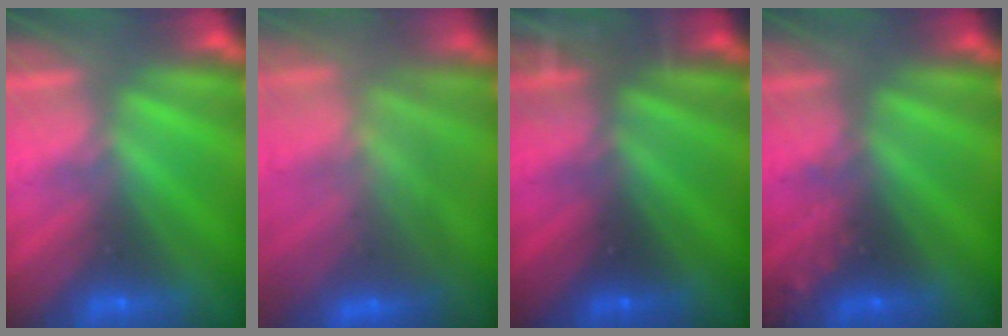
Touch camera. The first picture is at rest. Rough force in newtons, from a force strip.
{"total": 7.8}
{"total": 3.3}
{"total": 2.5}